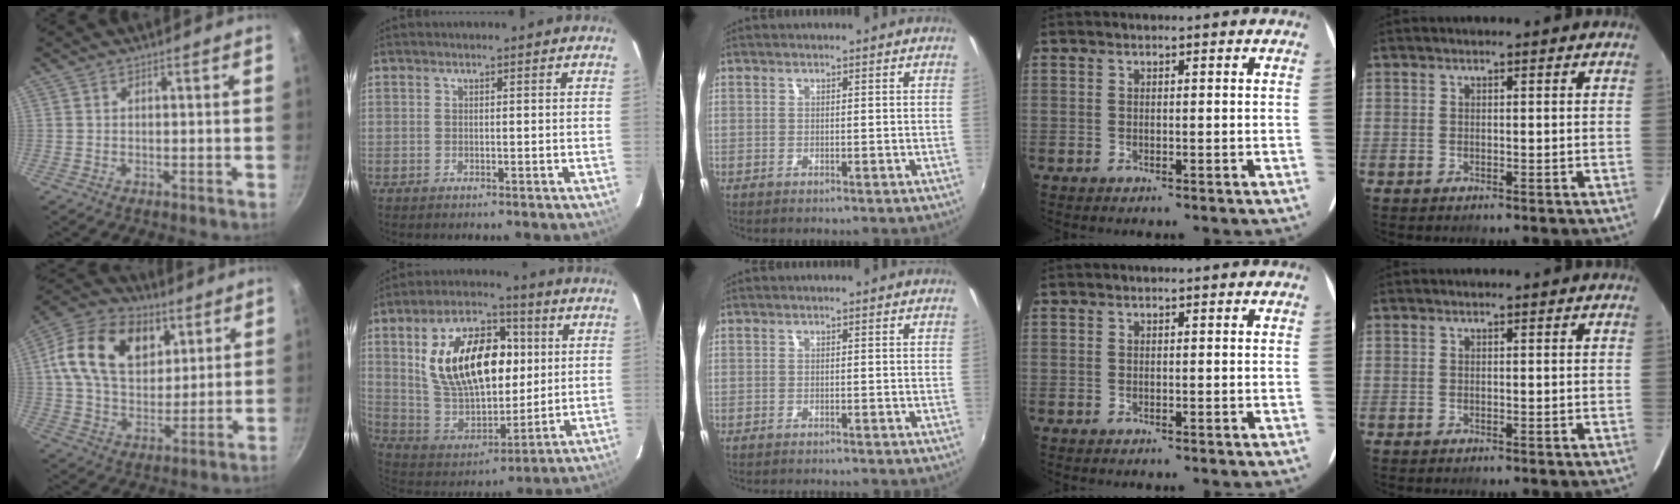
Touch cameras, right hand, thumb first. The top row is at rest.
{"thumb": {"total": 19.6, "force": [6.8, 13.3, 12.6], "torque": [-0.196, -0.008, 0.108]}, "index": {"total": 22.3, "force": [5.0, 12.8, 17.5], "torque": [-0.322, 0.022, 0.104]}, "middle": {"total": 2.1, "force": [-2.0, 0.2, 0.5], "torque": [-0.020, -0.014, -0.033]}}